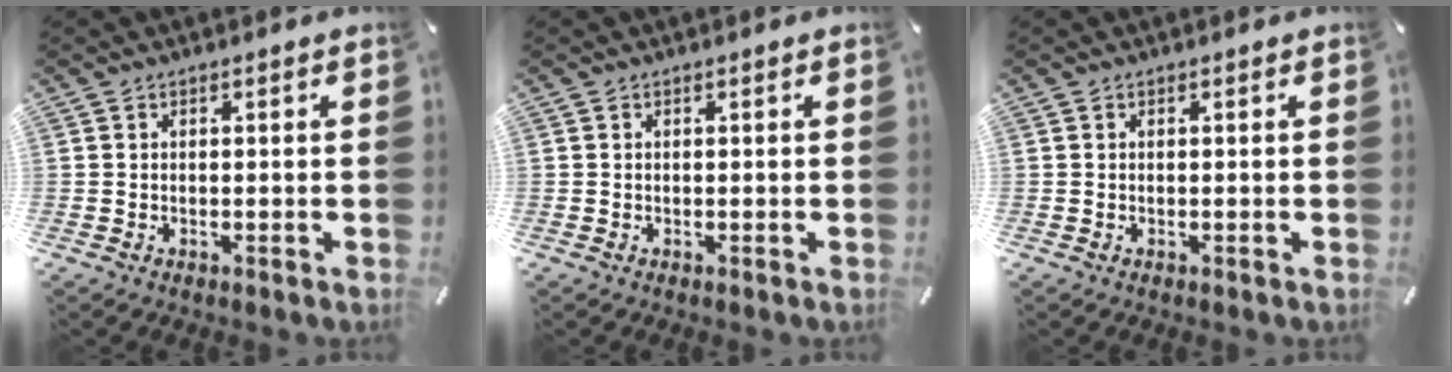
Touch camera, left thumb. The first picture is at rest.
{"total": 0.0}
{"total": 0.0}